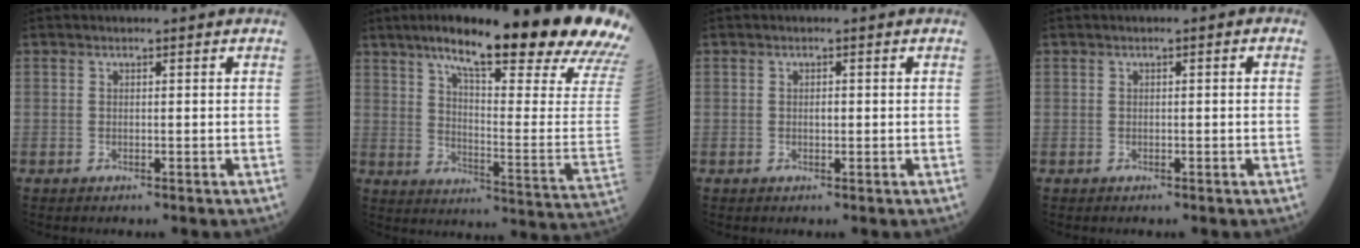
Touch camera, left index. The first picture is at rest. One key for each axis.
{"total": 27.4, "fx": 21.5, "fy": 2.5, "fz": 16.8, "tx": -0.225, "ty": -0.045, "tz": 0.272}
{"total": 0.9, "fx": 0.0, "fy": 0.4, "fz": 0.8, "tx": -0.015, "ty": 0.001, "tz": 0.001}
{"total": 0.9, "fx": 0.1, "fy": 0.2, "fz": 0.8, "tx": -0.009, "ty": 0.004, "tz": -0.001}